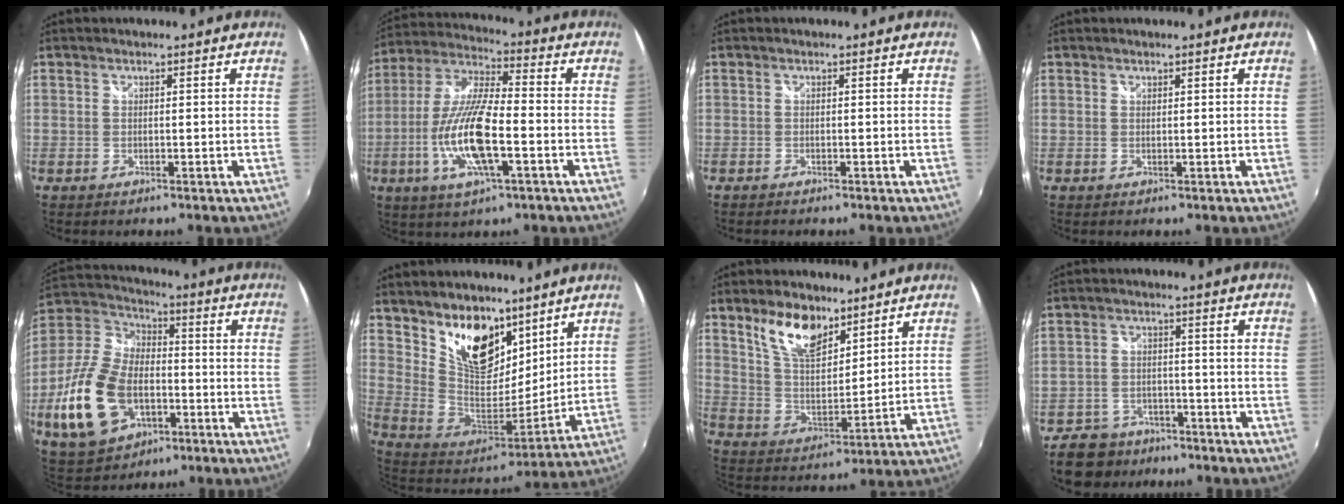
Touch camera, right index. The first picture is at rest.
{"total": 15.6, "force": [-4.6, 4.1, 14.3], "torque": [-0.294, -0.011, -0.088]}
{"total": 0.9, "force": [-0.8, 0.2, 0.1], "torque": [-0.006, -0.005, -0.017]}
{"total": 0.0}
{"total": 19.6, "force": [-6.3, 12.4, 13.9], "torque": [-0.325, -0.004, -0.104]}
{"total": 17.9, "force": [11.5, 9.9, 9.6], "torque": [-0.186, 0.009, 0.221]}
{"total": 11.4, "force": [7.7, 5.2, 6.5], "torque": [-0.116, 0.003, 0.148]}
{"total": 9.3, "force": [-7.1, 5.7, 2.0], "torque": [-0.071, 0.011, -0.110]}